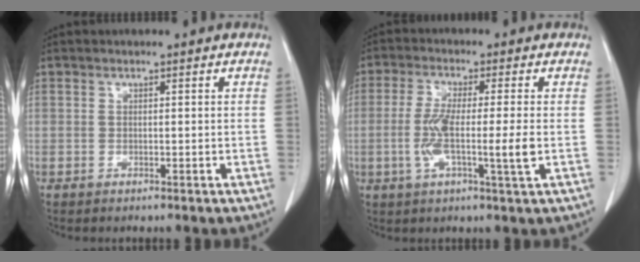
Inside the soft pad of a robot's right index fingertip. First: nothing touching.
{"total": 8.3, "force": [-1.3, 0.2, 8.2], "torque": [-0.155, -0.011, -0.027]}